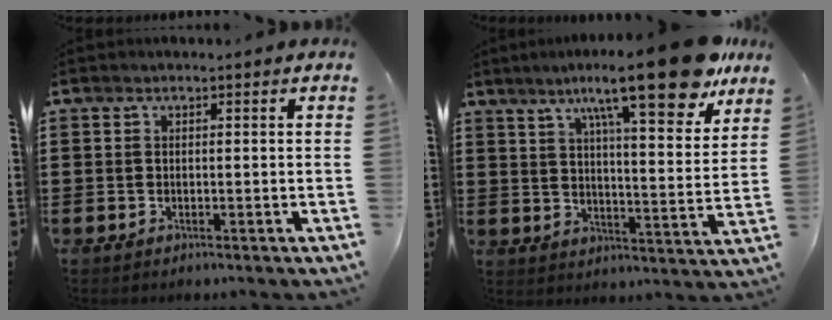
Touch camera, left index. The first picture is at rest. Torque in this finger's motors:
{"motor_torque": [2.14, 0.00, 1.05, 0.21]}